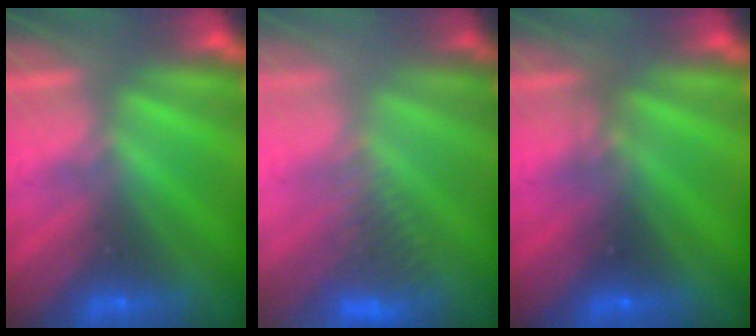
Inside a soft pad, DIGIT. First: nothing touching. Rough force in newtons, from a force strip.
{"total": 3.9}
{"total": 2.3}